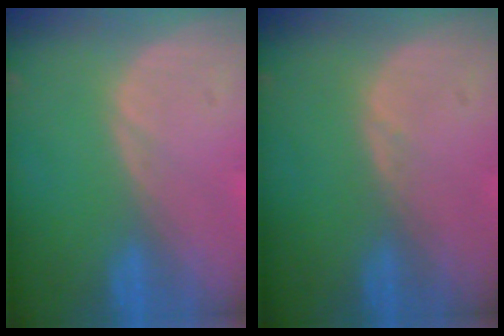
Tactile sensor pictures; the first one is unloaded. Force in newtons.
{"total": 0.5, "press": 0.5, "slide": 0.0}